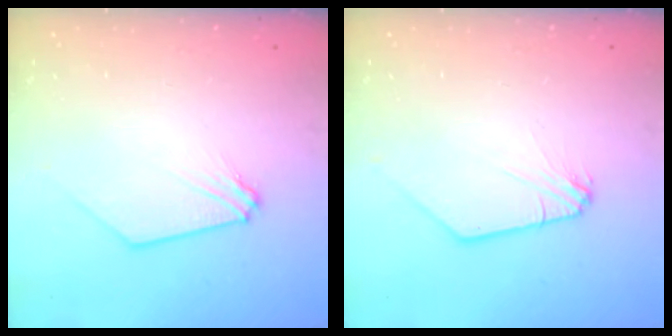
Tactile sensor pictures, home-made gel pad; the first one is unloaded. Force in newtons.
{"total": 0.0}